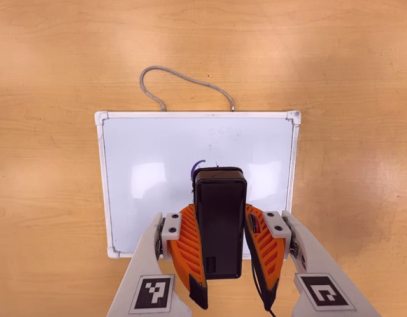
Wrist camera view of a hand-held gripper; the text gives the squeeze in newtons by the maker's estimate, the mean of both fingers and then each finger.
{"total": 6.2, "left": 5.2, "right": 7.1}